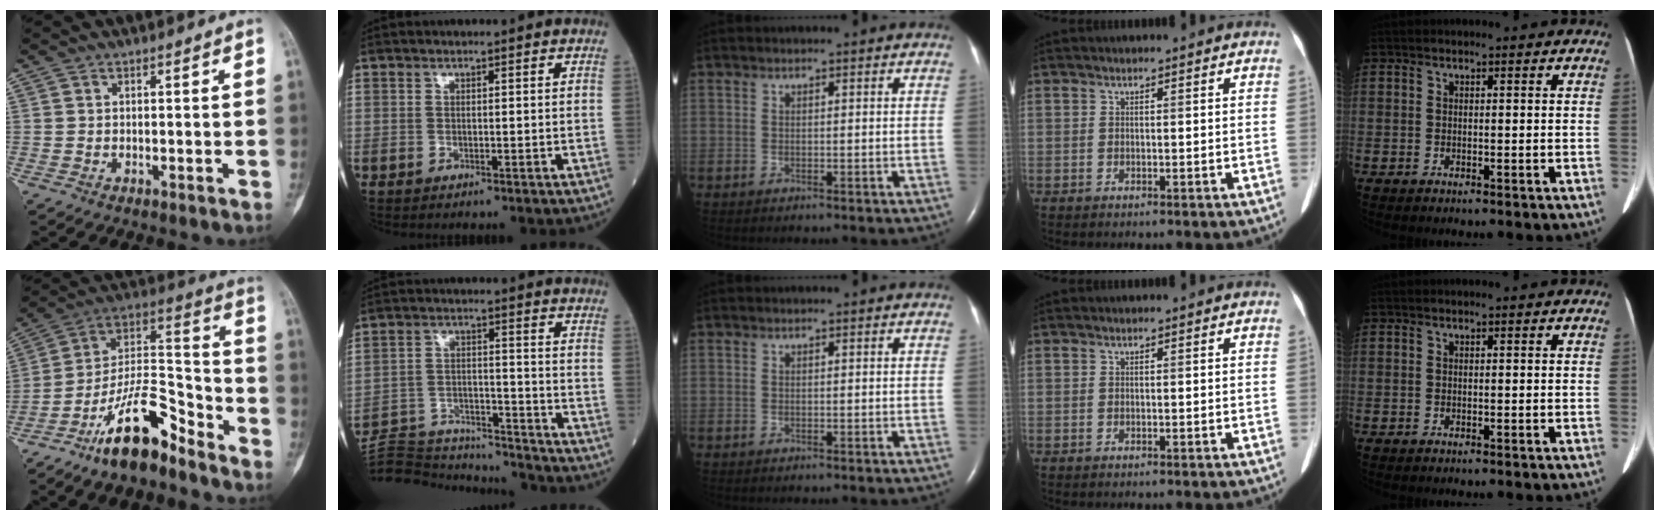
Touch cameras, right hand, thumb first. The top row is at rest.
{"thumb": {"total": 16.3, "force": [-11.5, 5.6, 10.2], "torque": [-0.168, 0.096, -0.209]}, "index": {"total": 18.4, "force": [-17.9, 1.9, 3.8], "torque": [-0.089, 0.010, -0.269]}}